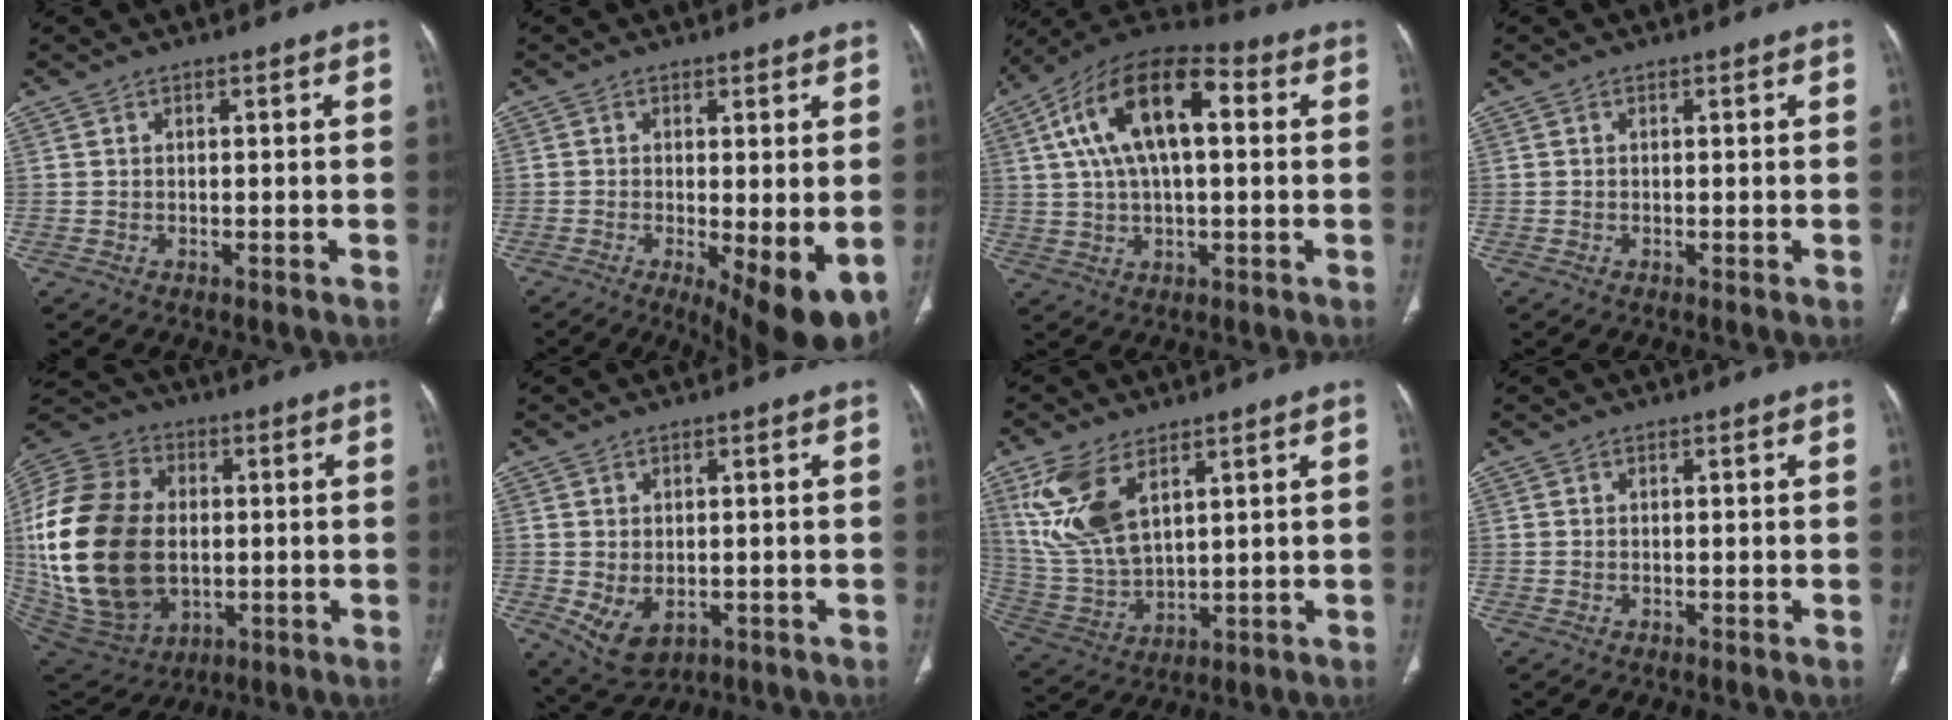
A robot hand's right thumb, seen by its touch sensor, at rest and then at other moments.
{"total": 10.5, "force": [-2.6, 3.1, 9.7], "torque": [-0.139, -0.025, -0.031]}
{"total": 18.3, "force": [4.2, 8.8, 15.5], "torque": [-0.266, 0.030, 0.062]}
{"total": 0.0}
{"total": 29.6, "force": [-0.1, 20.5, 21.4], "torque": [-0.452, -0.003, 0.021]}
{"total": 6.1, "force": [-1.0, 4.2, 4.4], "torque": [-0.071, -0.010, 0.003]}
{"total": 13.1, "force": [6.2, 6.5, 9.6], "torque": [-0.203, -0.019, 0.140]}
{"total": 0.0}